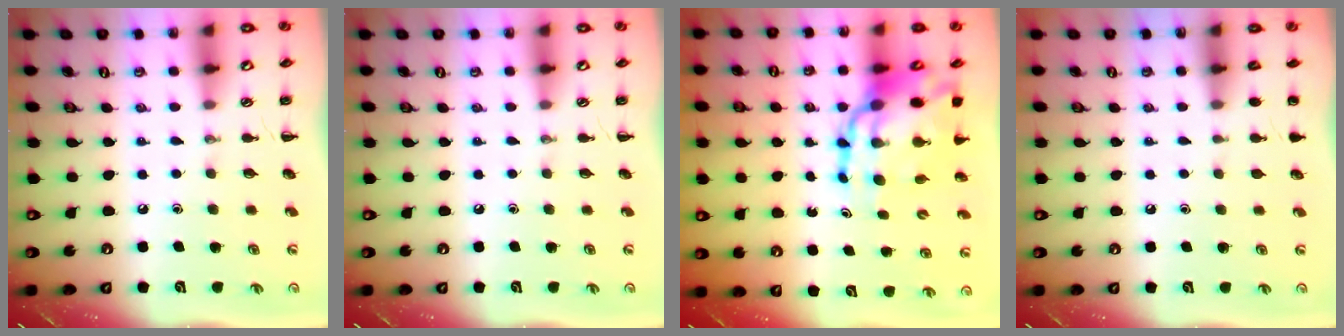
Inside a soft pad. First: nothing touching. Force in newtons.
{"total": 0.0}
{"total": 17.4, "press": 16.8, "slide": 4.4}
{"total": 1.1, "press": 1.1, "slide": 0.2}